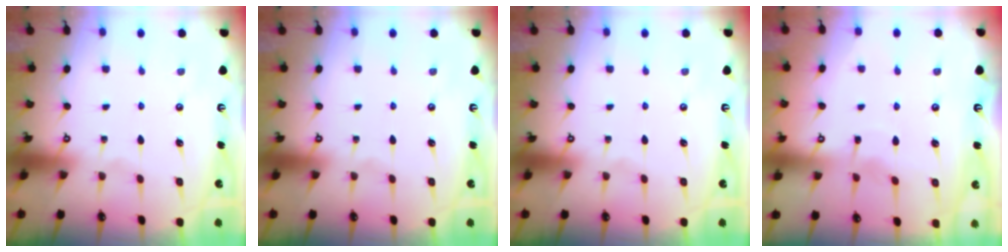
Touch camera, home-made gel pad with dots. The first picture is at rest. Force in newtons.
{"total": 0.0}
{"total": 0.0}
{"total": 2.3, "press": 2.3, "slide": 0.3}